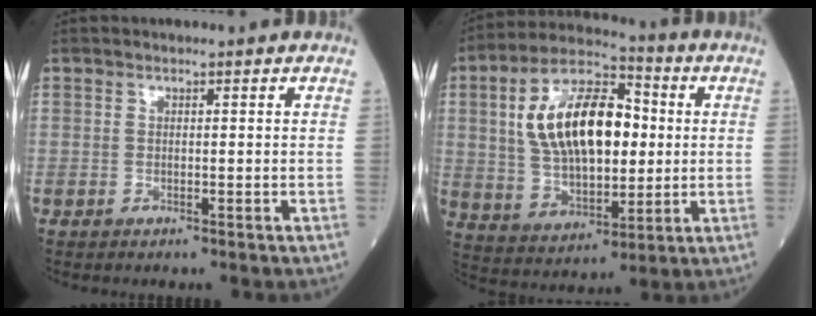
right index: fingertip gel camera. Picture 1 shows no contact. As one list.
[{"total": 17.2, "force": [2.7, 8.3, 14.8], "torque": [-0.282, 0.027, 0.048]}]